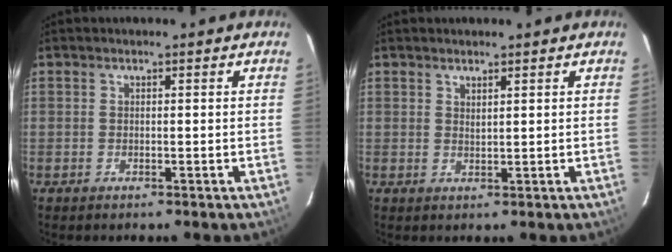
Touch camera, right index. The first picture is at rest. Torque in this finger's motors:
{"motor_torque": [-0.09, 0.09, -0.08, 0.00]}